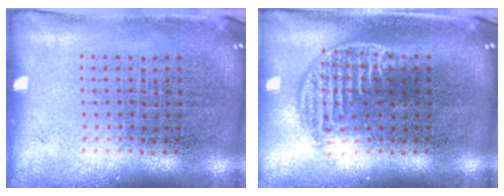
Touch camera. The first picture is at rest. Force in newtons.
{"total": 1.3, "press": 1.1, "slide": 0.7}